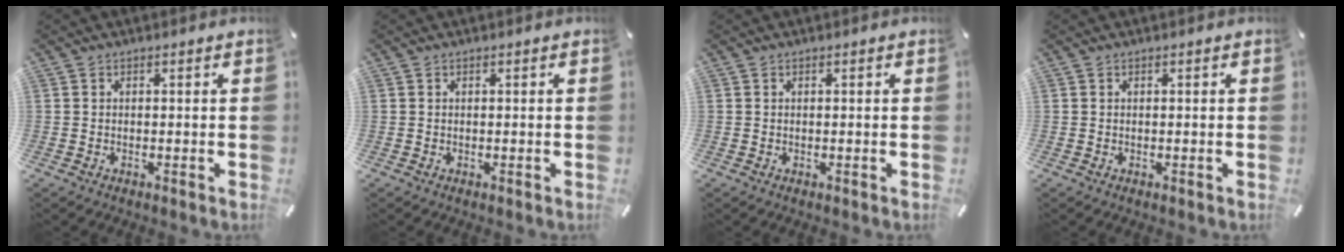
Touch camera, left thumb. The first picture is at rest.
{"total": 0.0}
{"total": 0.0}
{"total": 0.0}